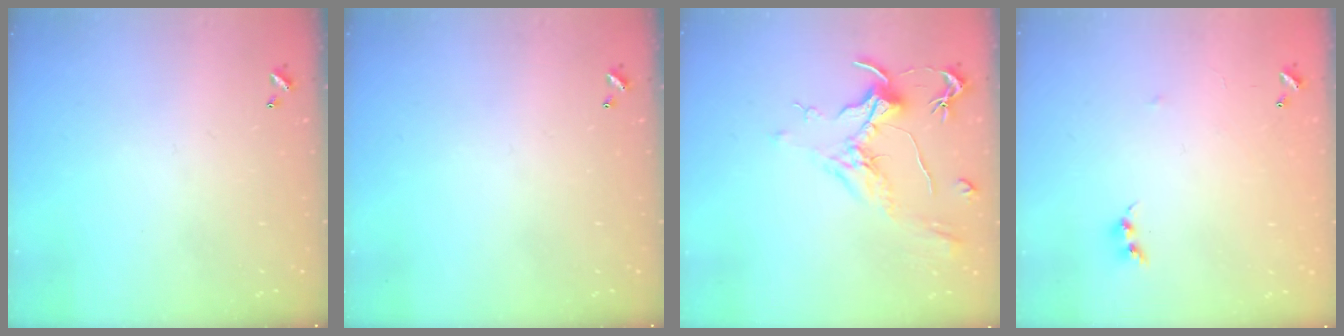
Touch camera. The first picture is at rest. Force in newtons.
{"total": 0.0}
{"total": 2.1, "press": 2.0, "slide": 0.8}
{"total": 5.2, "press": 5.2, "slide": 0.6}